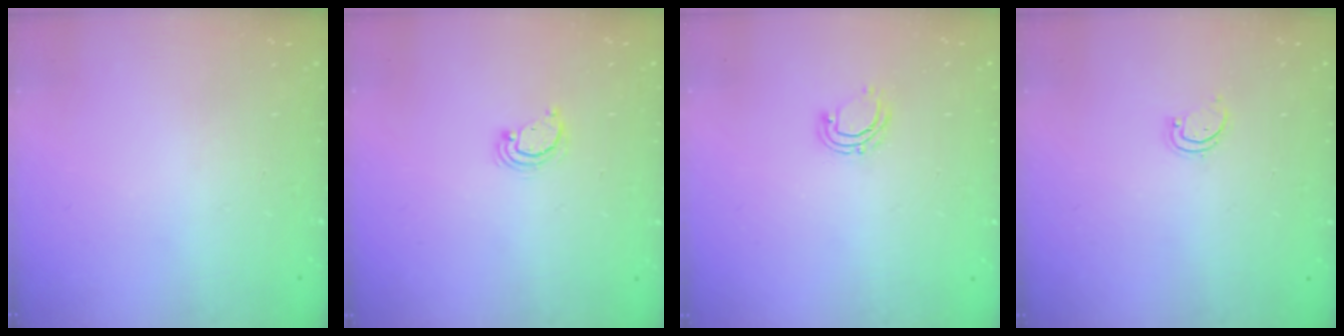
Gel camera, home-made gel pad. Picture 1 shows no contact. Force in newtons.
{"total": 3.0, "press": 3.0, "slide": 0.2}
{"total": 5.0, "press": 4.9, "slide": 1.0}
{"total": 1.7, "press": 1.7, "slide": 0.3}